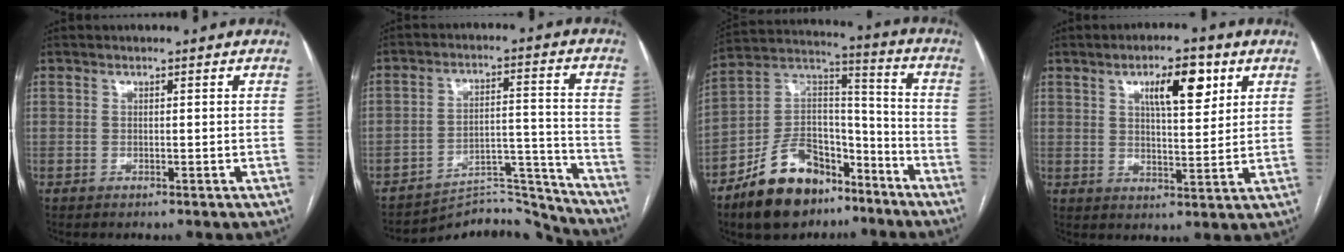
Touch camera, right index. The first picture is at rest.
{"total": 11.3, "force": [-11.1, 1.2, -1.9], "torque": [0.047, 0.063, -0.164]}
{"total": 16.3, "force": [-10.8, 8.8, 8.5], "torque": [-0.162, 0.036, -0.187]}
{"total": 8.6, "force": [4.1, 2.6, 7.1], "torque": [-0.110, 0.005, 0.066]}